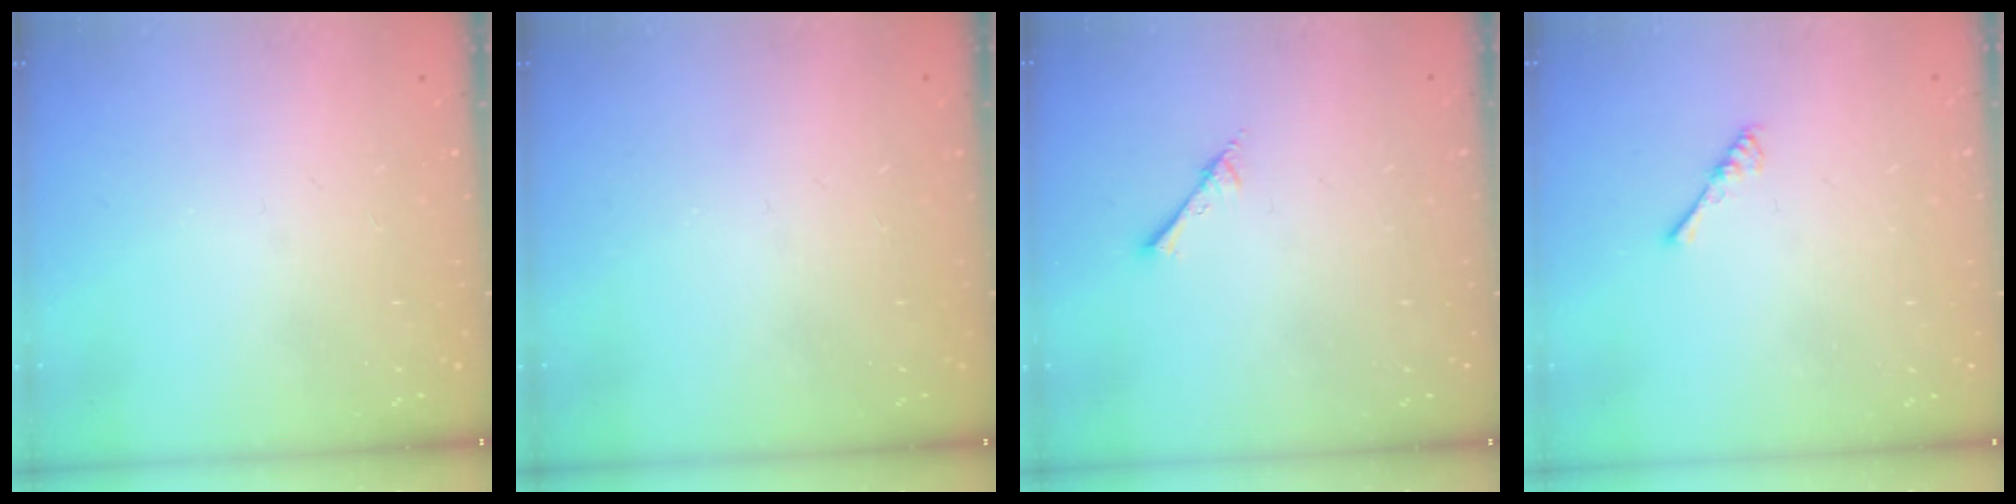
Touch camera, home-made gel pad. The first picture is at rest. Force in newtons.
{"total": 0.0}
{"total": 3.1, "press": 3.1, "slide": 0.3}
{"total": 1.8, "press": 1.7, "slide": 0.4}